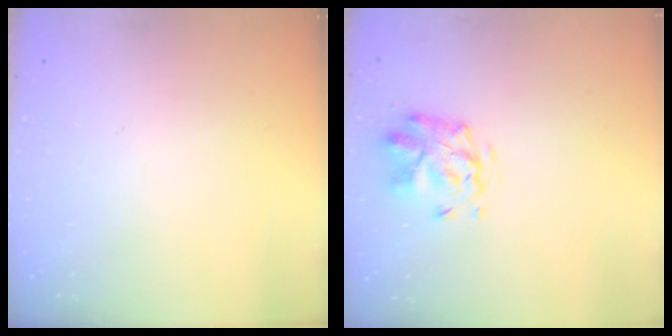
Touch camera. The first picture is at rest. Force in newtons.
{"total": 2.8, "press": 2.4, "slide": 1.5}